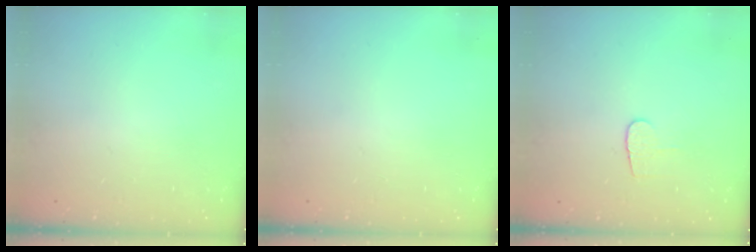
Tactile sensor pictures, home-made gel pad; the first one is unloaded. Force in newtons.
{"total": 0.0}
{"total": 5.1, "press": 5.1, "slide": 0.5}